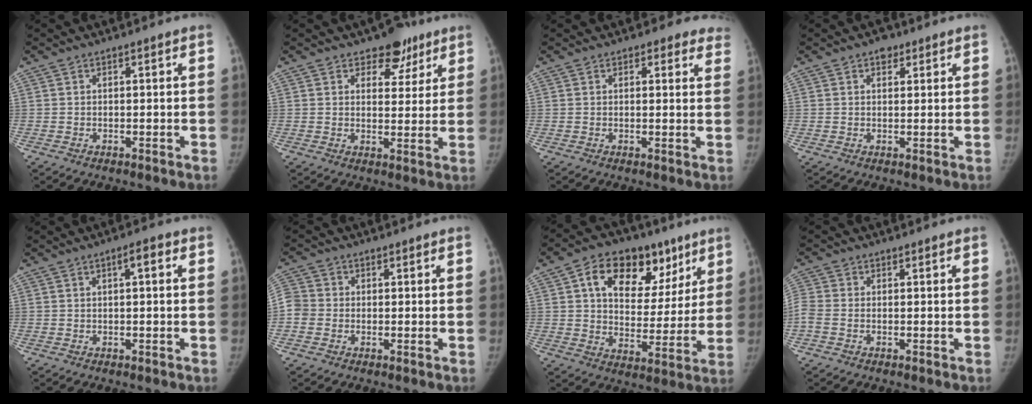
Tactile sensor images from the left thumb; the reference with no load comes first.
{"total": 6.7, "force": [4.4, 4.2, 2.7], "torque": [0.002, -0.022, 0.062]}
{"total": 6.8, "force": [5.8, 3.2, 1.6], "torque": [0.036, -0.016, 0.044]}
{"total": 2.5, "force": [1.5, 1.7, 1.2], "torque": [0.000, -0.004, 0.017]}
{"total": 2.6, "force": [0.7, 0.7, 2.4], "torque": [-0.037, 0.004, 0.007]}
{"total": 4.5, "force": [-0.7, 4.1, 1.7], "torque": [-0.030, 0.010, -0.021]}
{"total": 19.8, "force": [9.1, 12.5, 12.3], "torque": [-0.136, -0.006, 0.138]}
{"total": 3.1, "force": [-0.8, 1.8, 2.3], "torque": [-0.069, 0.001, -0.025]}